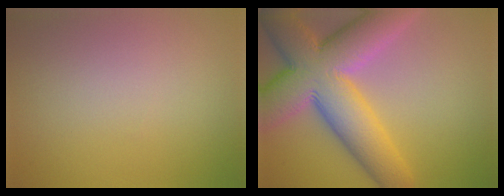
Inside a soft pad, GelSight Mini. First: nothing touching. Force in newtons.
{"total": 13.1, "press": 13.1, "slide": 0.4}